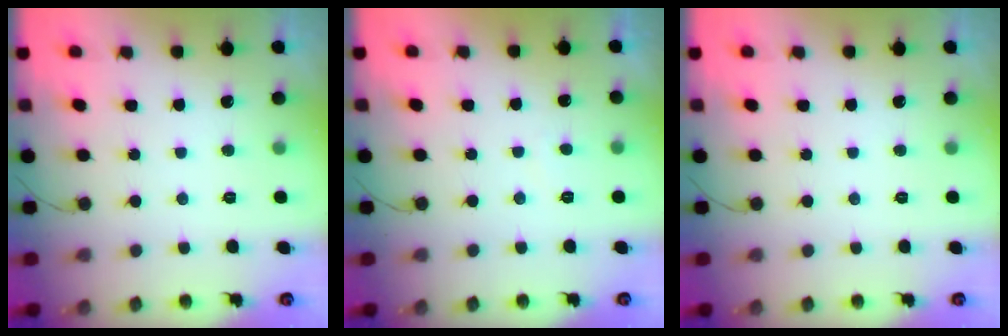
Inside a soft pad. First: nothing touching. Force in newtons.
{"total": 0.0}
{"total": 0.0}